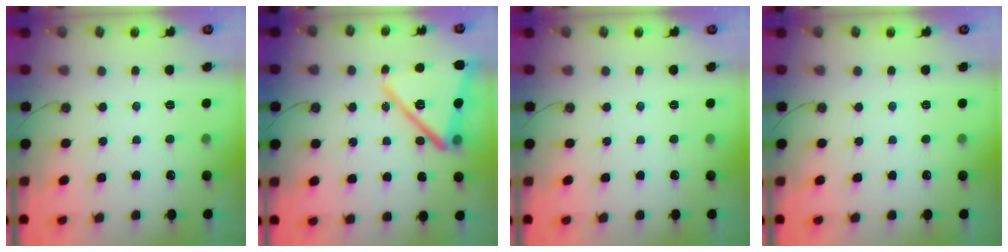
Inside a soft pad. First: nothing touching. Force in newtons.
{"total": 20.3, "press": 20.3, "slide": 1.3}
{"total": 0.0}
{"total": 0.0}